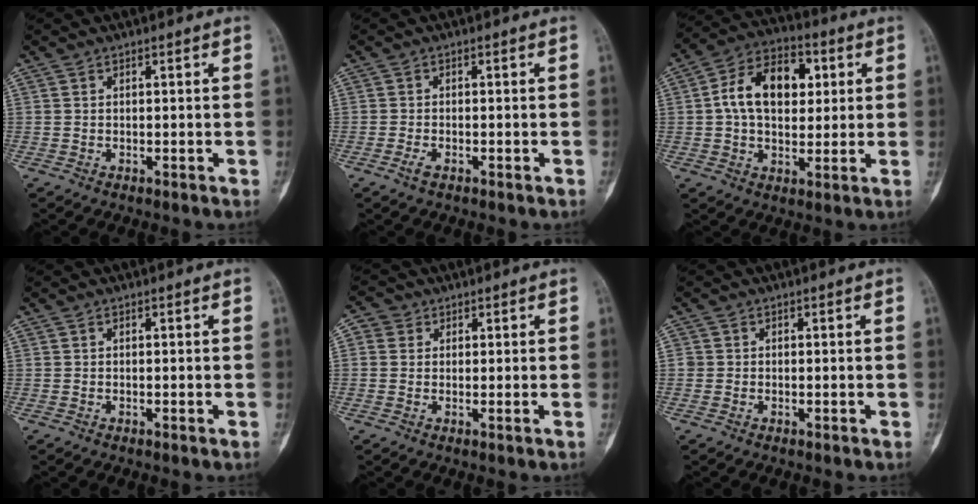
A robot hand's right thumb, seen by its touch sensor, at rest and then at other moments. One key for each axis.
{"total": 1.3, "fx": -0.9, "fy": 0.6, "fz": 0.7, "tx": -0.022, "ty": 0.001, "tz": -0.018}
{"total": 14.0, "fx": 2.6, "fy": 9.1, "fz": 10.4, "tx": -0.149, "ty": 0.016, "tz": 0.034}
{"total": 0.0}
{"total": 2.3, "fx": 0.8, "fy": 2.0, "fz": 0.6, "tx": 0.001, "ty": 0.000, "tz": 0.003}
{"total": 0.9, "fx": -0.1, "fy": 0.9, "fz": 0.0, "tx": 0.011, "ty": 0.007, "tz": -0.006}